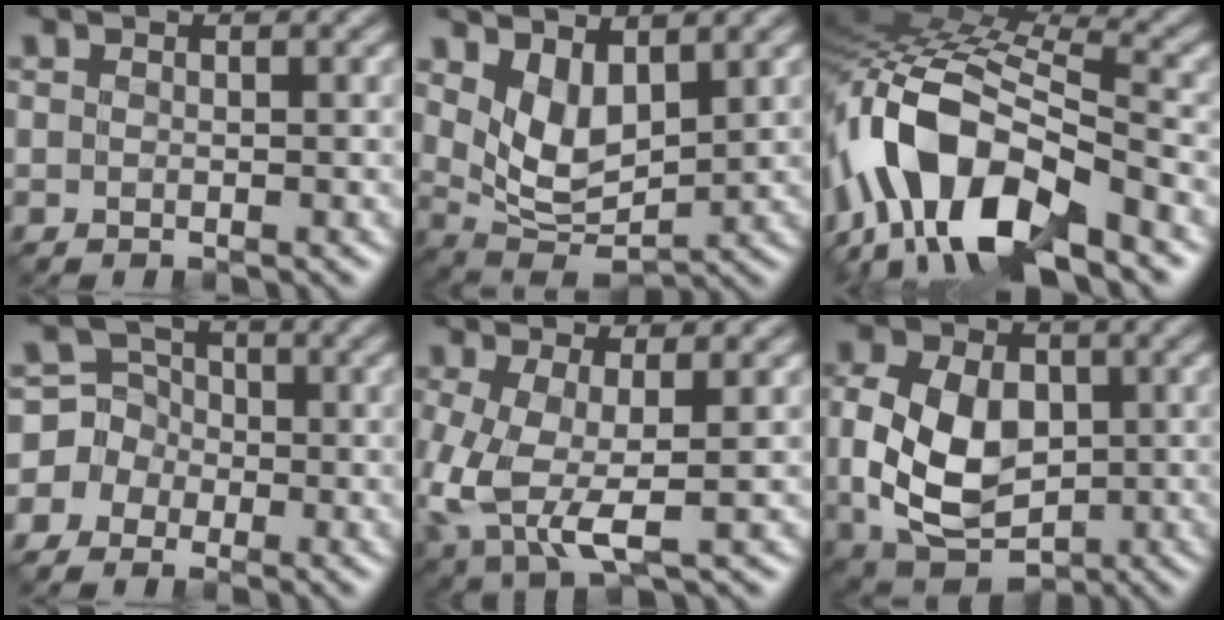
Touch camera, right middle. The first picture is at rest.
{"total": 4.7, "force": [1.8, 2.5, 3.6], "torque": [-0.075, -0.016, 0.042]}
{"total": 15.0, "force": [-6.2, 7.1, 11.7], "torque": [-0.230, 0.011, -0.119]}
{"total": 5.5, "force": [-1.5, 5.2, 0.7], "torque": [0.000, 0.025, -0.060]}
{"total": 6.4, "force": [-1.2, 2.8, 5.6], "torque": [-0.148, -0.018, -0.018]}
{"total": 8.7, "force": [-0.4, 6.1, 6.1], "torque": [-0.133, -0.008, -0.011]}